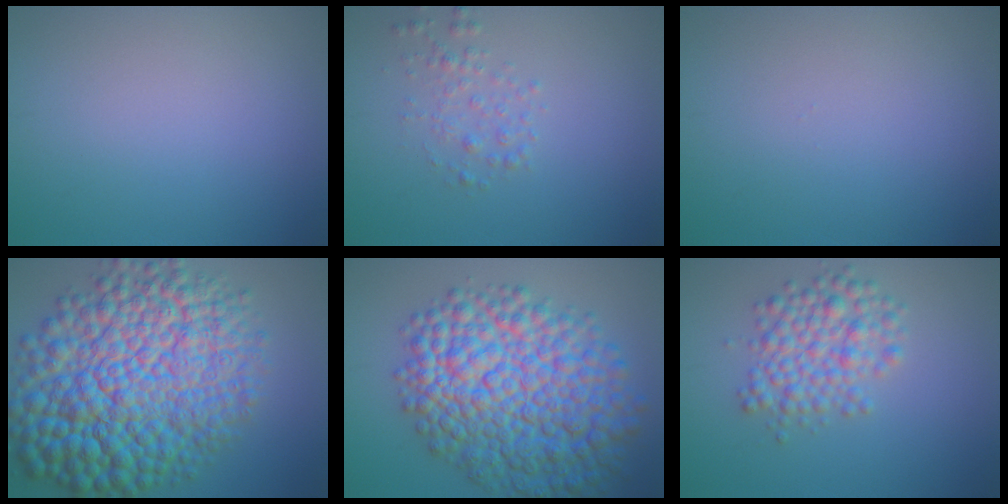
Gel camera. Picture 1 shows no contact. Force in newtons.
{"total": 1.6, "press": 1.6, "slide": 0.0}
{"total": 0.0}
{"total": 16.5, "press": 16.5, "slide": 0.2}
{"total": 12.9, "press": 12.9, "slide": 0.3}
{"total": 4.4, "press": 4.4, "slide": 0.1}